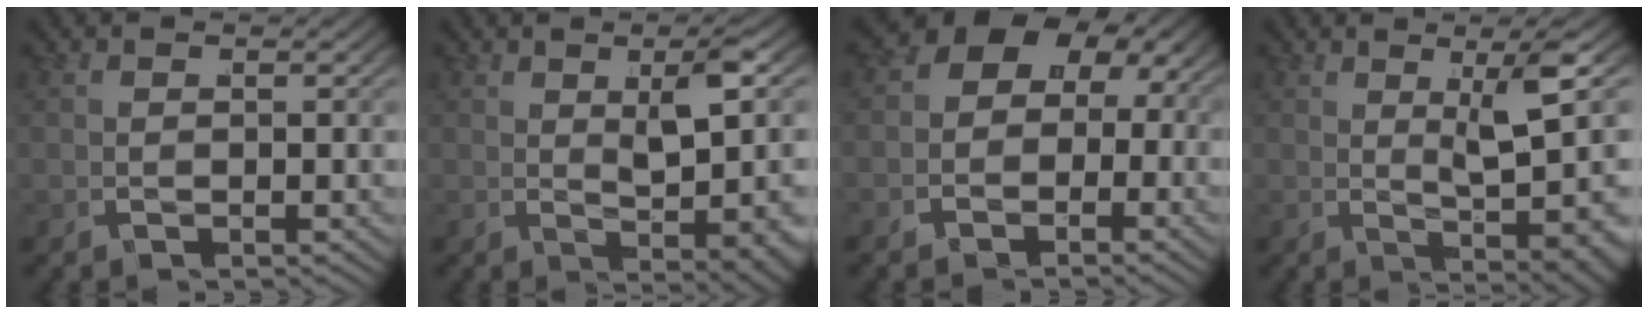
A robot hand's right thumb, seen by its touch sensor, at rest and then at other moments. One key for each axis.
{"total": 5.2, "fx": 1.0, "fy": 1.4, "fz": 5.0, "tx": -0.076, "ty": -0.002, "tz": 0.020}
{"total": 6.1, "fx": -0.1, "fy": 5.2, "fz": 3.3, "tx": -0.068, "ty": -0.002, "tz": -0.010}
{"total": 7.3, "fx": 1.6, "fy": 1.9, "fz": 6.8, "tx": -0.099, "ty": 0.000, "tz": 0.023}